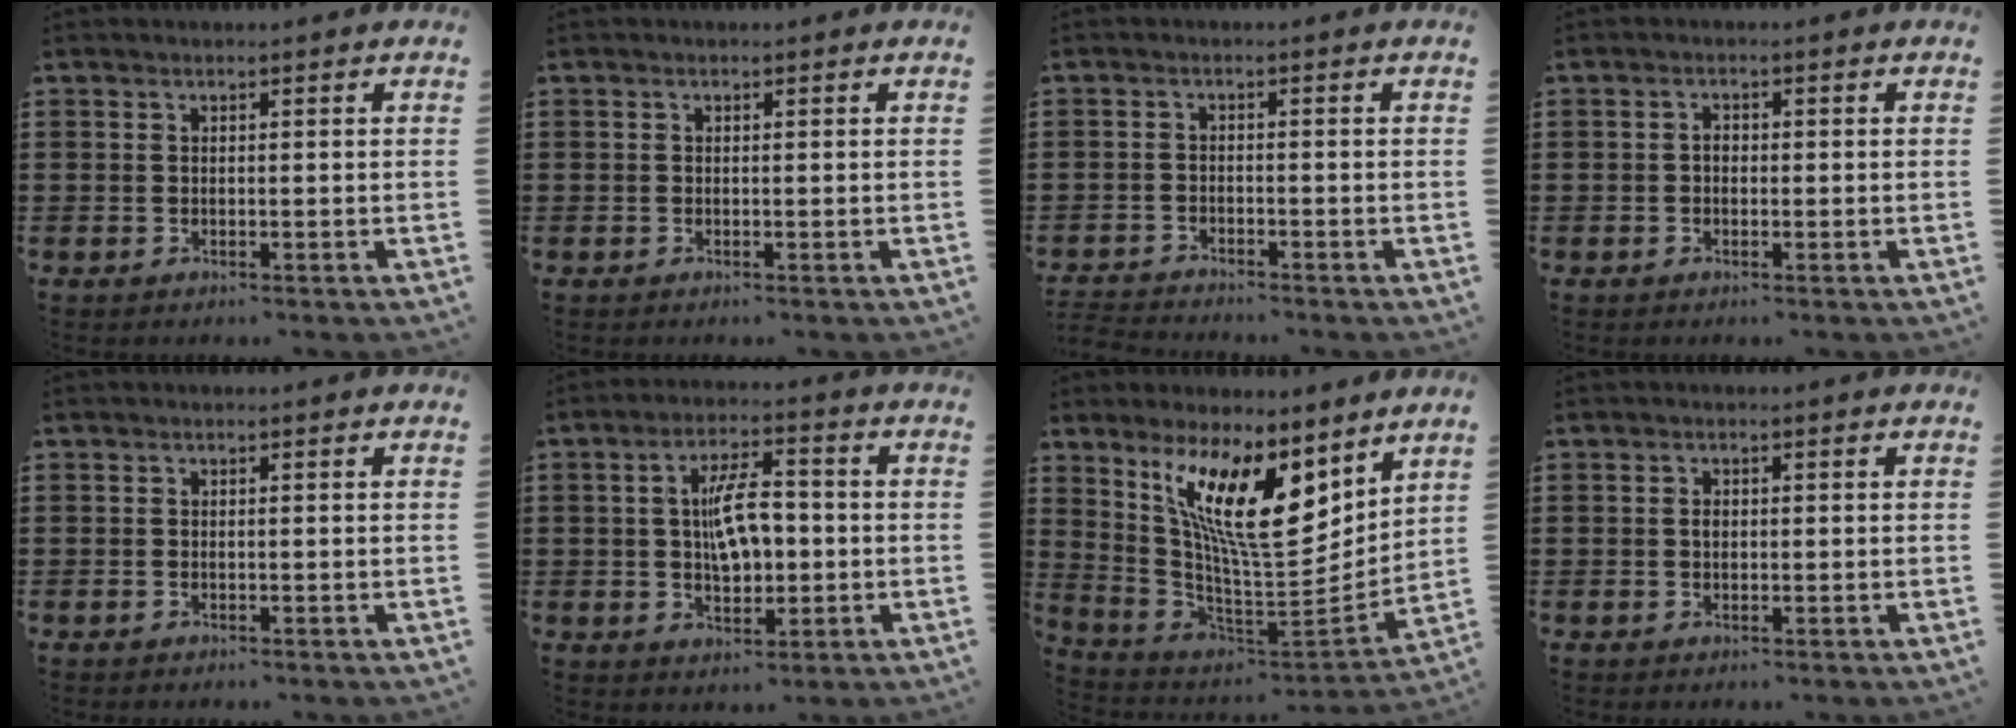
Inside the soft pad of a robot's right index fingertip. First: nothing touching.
{"total": 0.0}
{"total": 1.9, "force": [-1.9, 0.0, -0.2], "torque": [-0.002, 0.001, -0.041]}
{"total": 1.4, "force": [-0.2, 0.9, 1.0], "torque": [-0.021, 0.003, -0.005]}
{"total": 0.0}
{"total": 7.7, "force": [0.3, 3.5, 6.9], "torque": [-0.113, 0.004, 0.003]}
{"total": 14.5, "force": [7.2, 4.4, 11.8], "torque": [-0.229, -0.035, 0.126]}
{"total": 1.2, "force": [0.1, 0.8, 0.9], "torque": [-0.020, 0.004, 0.001]}